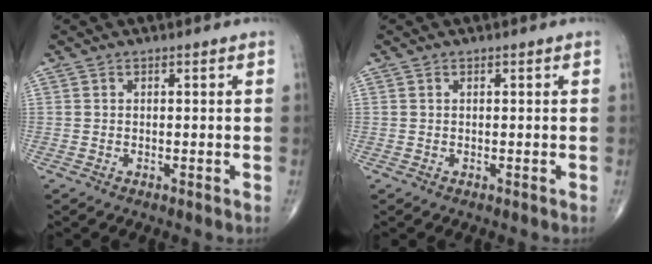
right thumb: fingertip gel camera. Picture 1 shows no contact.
{"total": 0.0}